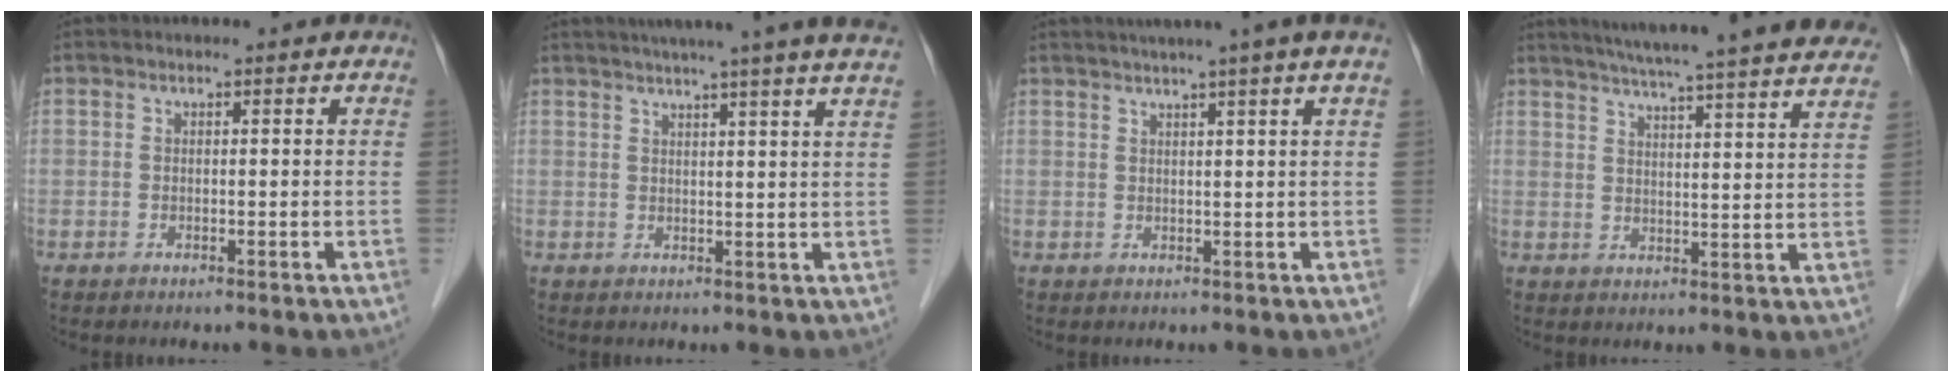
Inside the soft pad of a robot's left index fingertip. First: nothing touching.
{"total": 15.1, "force": [12.7, -1.5, 8.1], "torque": [-0.126, 0.005, 0.150]}
{"total": 7.7, "force": [5.8, -1.8, 4.8], "torque": [-0.062, 0.020, 0.067]}
{"total": 25.6, "force": [23.0, 0.0, 11.2], "torque": [-0.173, -0.018, 0.287]}